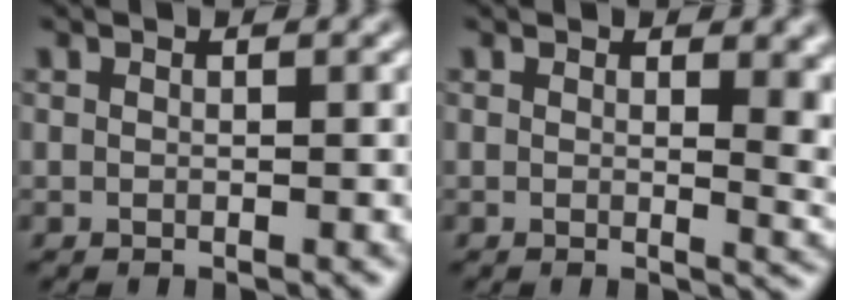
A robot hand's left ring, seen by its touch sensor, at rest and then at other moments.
{"total": 4.3, "force": [1.1, 1.7, 3.8], "torque": [-0.034, -0.008, 0.018]}